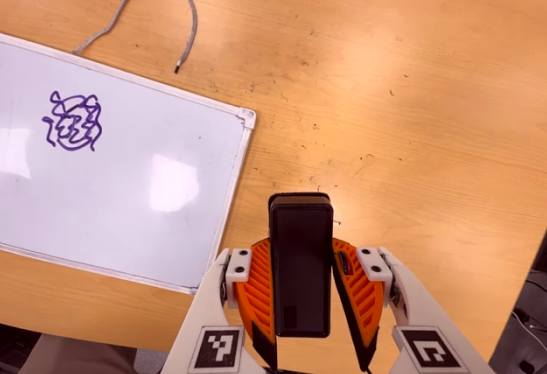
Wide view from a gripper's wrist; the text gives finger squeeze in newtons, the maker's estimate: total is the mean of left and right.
{"total": 5.4, "left": 4.3, "right": 6.4}